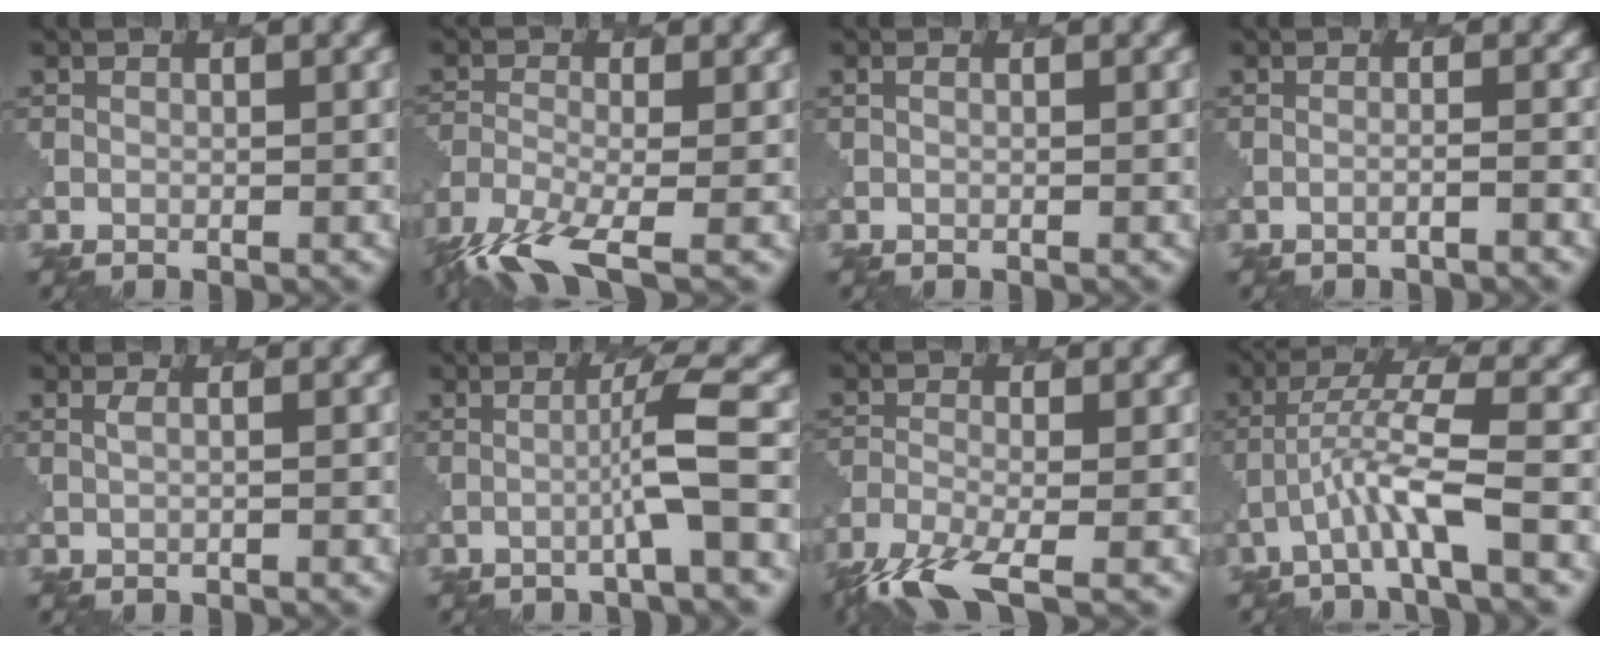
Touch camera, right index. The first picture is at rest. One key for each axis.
{"total": 6.3, "fx": -4.4, "fy": 1.4, "fz": 4.2, "tx": -0.086, "ty": -0.012, "tz": -0.097}
{"total": 0.6, "fx": 0.1, "fy": 0.2, "fz": 0.5, "tx": -0.010, "ty": 0.001, "tz": -0.001}
{"total": 1.1, "fx": -0.6, "fy": 0.1, "fz": 0.9, "tx": -0.002, "ty": 0.003, "tz": -0.021}
{"total": 1.2, "fx": 0.7, "fy": 0.4, "fz": 0.9, "tx": -0.014, "ty": -0.003, "tz": 0.006}
{"total": 3.3, "fx": -0.5, "fy": -0.2, "fz": 3.3, "tx": -0.054, "ty": 0.011, "tz": -0.021}
{"total": 5.7, "fx": -4.0, "fy": 1.3, "fz": 3.8, "tx": -0.075, "ty": -0.013, "tz": -0.089}
{"total": 4.5, "fx": -2.0, "fy": 0.3, "fz": 4.0, "tx": -0.080, "ty": 0.014, "tz": -0.044}